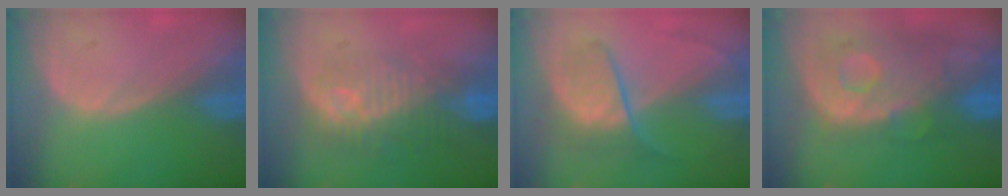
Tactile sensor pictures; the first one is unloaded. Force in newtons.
{"total": 9.7, "press": 8.9, "slide": 3.9}
{"total": 6.3, "press": 6.3, "slide": 0.6}
{"total": 12.0, "press": 10.1, "slide": 6.5}